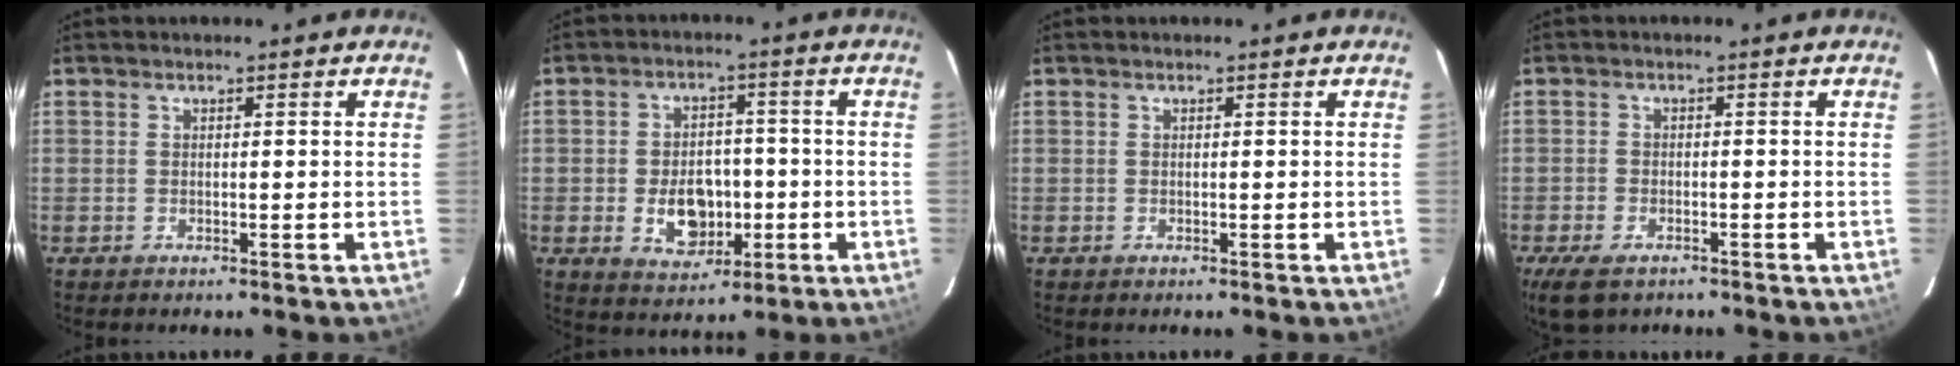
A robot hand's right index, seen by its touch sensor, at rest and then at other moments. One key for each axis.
{"total": 8.9, "fx": -2.3, "fy": 6.3, "fz": 5.9, "tx": -0.115, "ty": 0.006, "tz": -0.024}
{"total": 0.0}
{"total": 6.5, "fx": -4.4, "fy": 3.3, "fz": 3.4, "tx": -0.088, "ty": -0.018, "tz": -0.078}